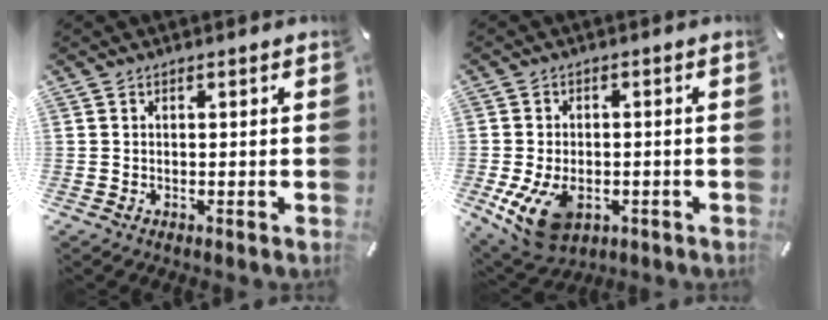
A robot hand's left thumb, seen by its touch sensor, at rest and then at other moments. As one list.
[{"total": 10.4, "force": [-3.2, 7.0, 7.0], "torque": [-0.136, 0.000, -0.055]}]